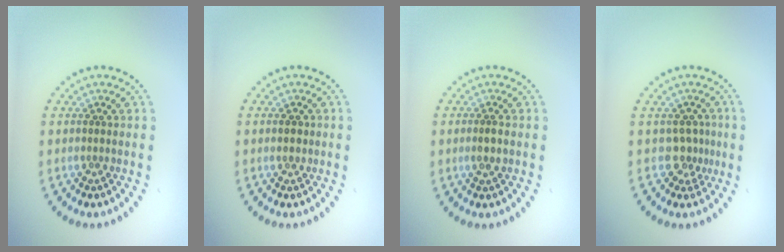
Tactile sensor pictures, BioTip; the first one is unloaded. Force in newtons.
{"total": 1.1, "press": 1.0, "slide": 0.4}
{"total": 1.3, "press": 1.2, "slide": 0.6}
{"total": 2.3, "press": 1.5, "slide": 1.7}